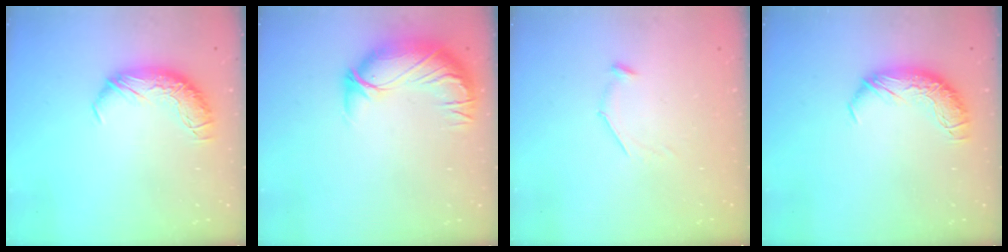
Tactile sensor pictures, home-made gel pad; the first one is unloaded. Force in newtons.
{"total": 2.6, "press": 0.7, "slide": 2.5}
{"total": 8.1, "press": 8.1, "slide": 0.7}
{"total": 0.0}